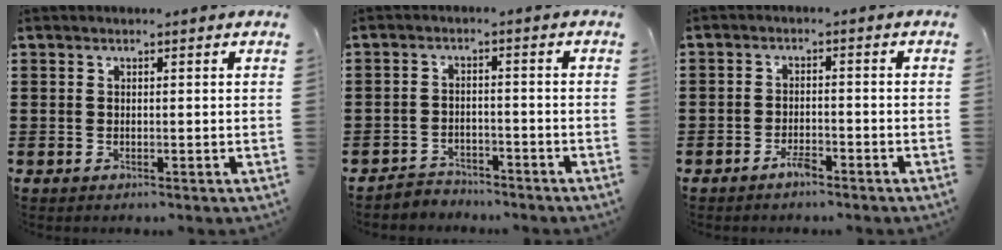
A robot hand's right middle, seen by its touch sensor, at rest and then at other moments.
{"total": 3.1, "force": [-3.0, 0.7, -0.4], "torque": [-0.002, 0.000, -0.067]}
{"total": 2.4, "force": [-2.1, 0.8, 0.7], "torque": [-0.025, 0.001, -0.045]}